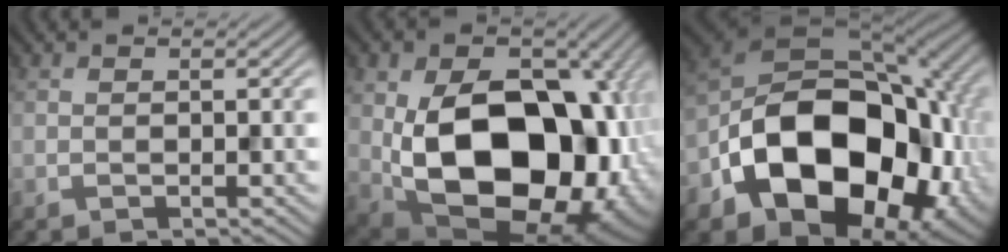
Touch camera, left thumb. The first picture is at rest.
{"total": 20.9, "force": [-2.2, 14.3, 15.2], "torque": [-0.242, -0.063, -0.006]}
{"total": 19.1, "force": [-5.2, 13.0, 13.0], "torque": [-0.225, -0.040, -0.085]}